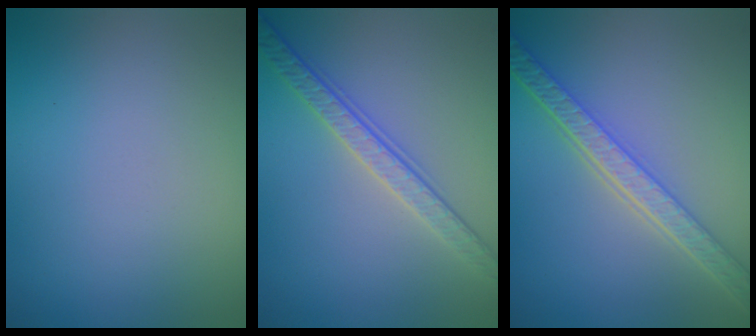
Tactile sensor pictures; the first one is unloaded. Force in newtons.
{"total": 3.6, "press": 3.3, "slide": 1.4}
{"total": 5.3, "press": 4.2, "slide": 3.3}